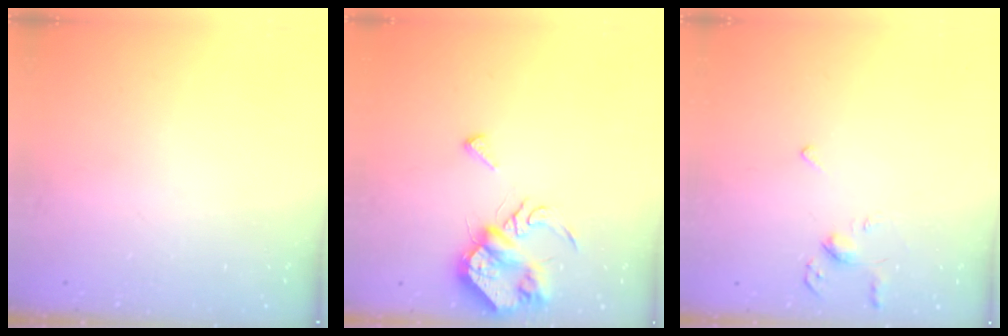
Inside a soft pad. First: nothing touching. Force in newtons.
{"total": 8.1, "press": 8.1, "slide": 0.1}
{"total": 3.5, "press": 3.4, "slide": 0.7}